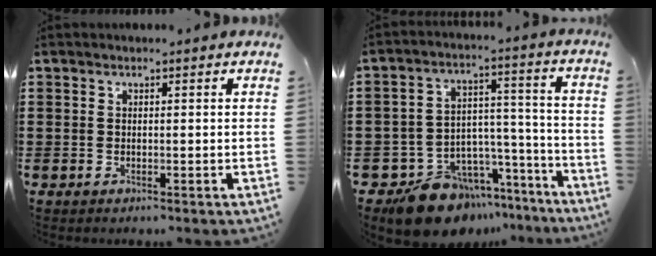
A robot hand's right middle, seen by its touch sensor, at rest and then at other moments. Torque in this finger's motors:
{"motor_torque": [0.71, 0.00, 0.16, 0.06]}